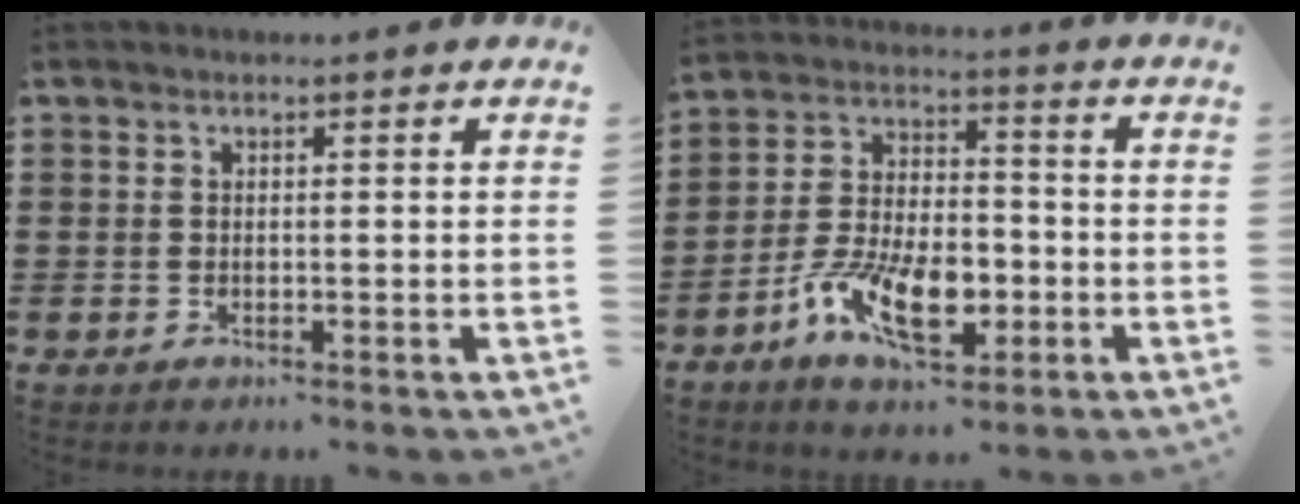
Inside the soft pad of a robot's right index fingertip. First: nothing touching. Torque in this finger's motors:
{"motor_torque": [1.57, 0.57, 1.05, 0.21]}